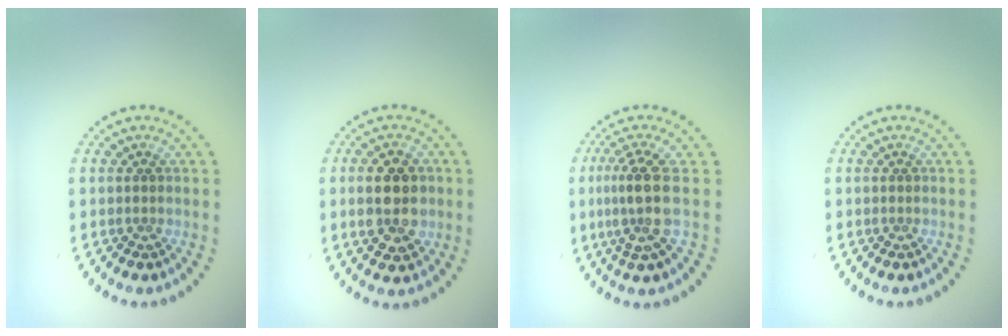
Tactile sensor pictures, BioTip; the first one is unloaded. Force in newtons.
{"total": 4.7, "press": 4.7, "slide": 0.1}
{"total": 3.8, "press": 2.9, "slide": 2.5}
{"total": 0.0}